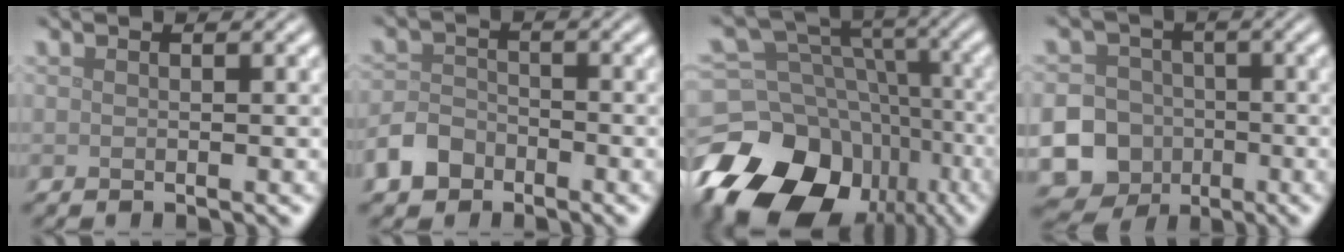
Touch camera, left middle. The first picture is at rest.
{"total": 3.4, "force": [-2.2, 2.3, 1.2], "torque": [-0.023, 0.002, -0.049]}
{"total": 17.6, "force": [-9.0, 13.0, 7.7], "torque": [-0.163, -0.021, -0.131]}
{"total": 21.1, "force": [-7.2, 19.4, 4.4], "torque": [-0.129, -0.051, -0.155]}